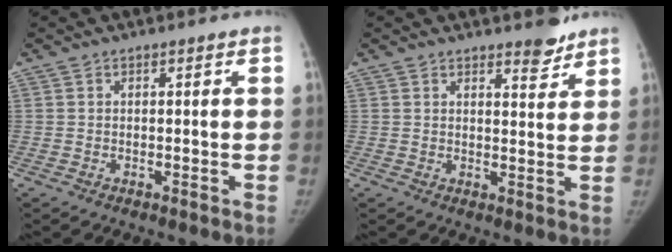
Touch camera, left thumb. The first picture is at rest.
{"total": 4.2, "force": [3.4, 1.3, 1.9], "torque": [-0.011, -0.027, 0.048]}